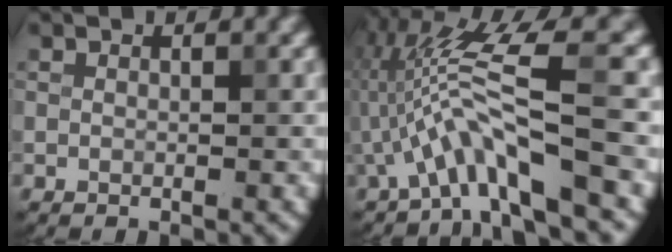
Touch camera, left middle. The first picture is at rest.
{"total": 8.5, "force": [-2.5, 1.3, 8.0], "torque": [-0.149, 0.020, -0.047]}